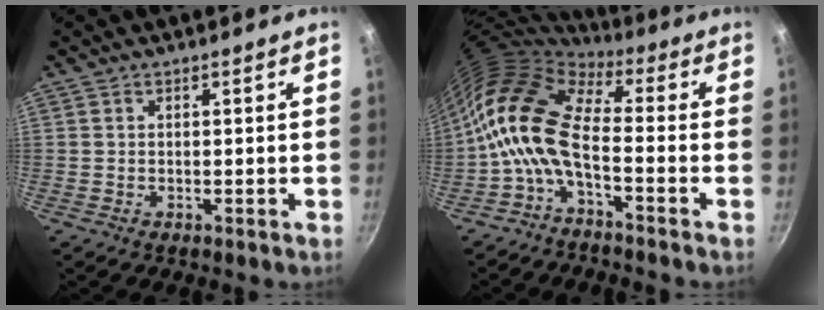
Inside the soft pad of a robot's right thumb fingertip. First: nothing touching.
{"total": 12.5, "force": [-2.5, 5.8, 10.8], "torque": [-0.204, 0.033, -0.062]}